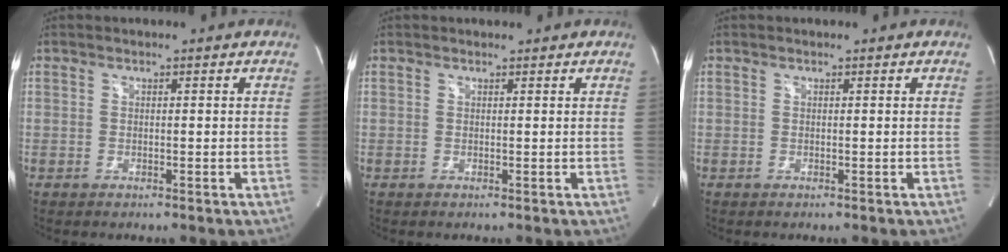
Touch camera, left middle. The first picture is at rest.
{"total": 0.7, "force": [0.7, 0.2, 0.0], "torque": [-0.009, 0.008, 0.012]}
{"total": 0.0}